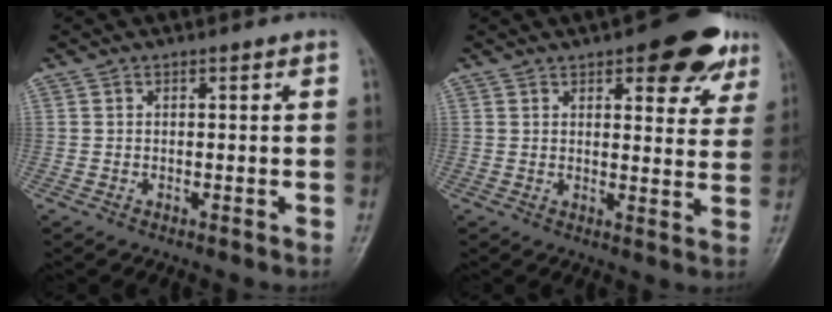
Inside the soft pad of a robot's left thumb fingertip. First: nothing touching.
{"total": 11.9, "force": [6.6, 4.9, 8.5], "torque": [-0.058, -0.023, 0.079]}